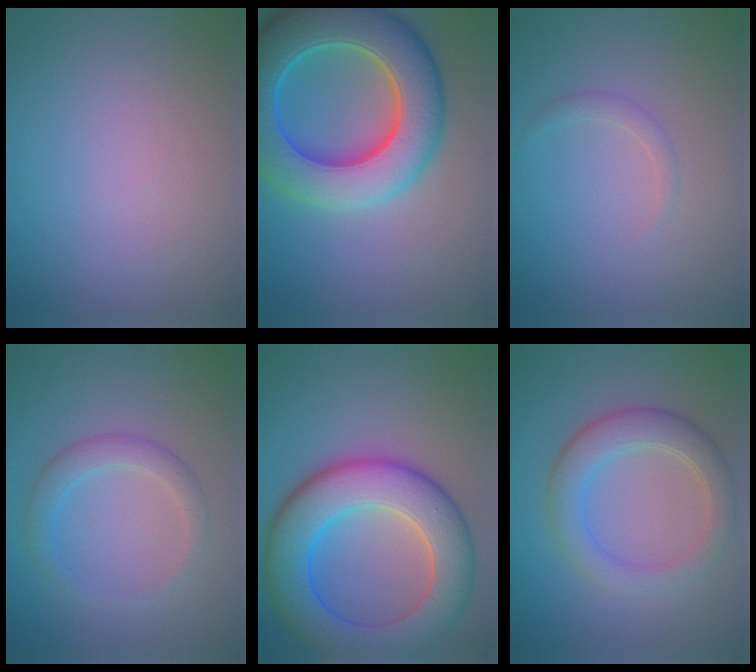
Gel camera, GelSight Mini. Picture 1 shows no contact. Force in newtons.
{"total": 11.6, "press": 11.6, "slide": 0.3}
{"total": 0.9, "press": 0.9, "slide": 0.0}
{"total": 2.4, "press": 2.4, "slide": 0.1}
{"total": 10.2, "press": 10.2, "slide": 0.4}
{"total": 4.2, "press": 4.2, "slide": 0.2}